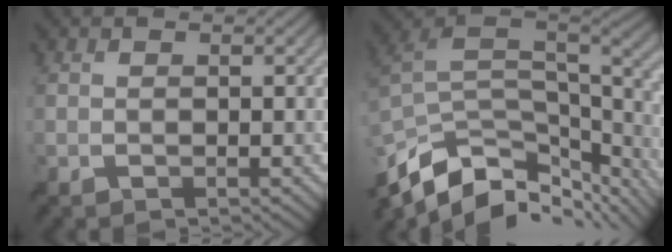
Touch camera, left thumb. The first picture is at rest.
{"total": 13.6, "force": [-7.3, 6.7, 9.4], "torque": [-0.231, -0.029, -0.113]}